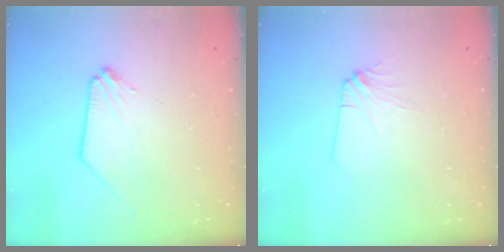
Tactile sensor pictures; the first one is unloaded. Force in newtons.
{"total": 3.0, "press": 3.0, "slide": 0.3}